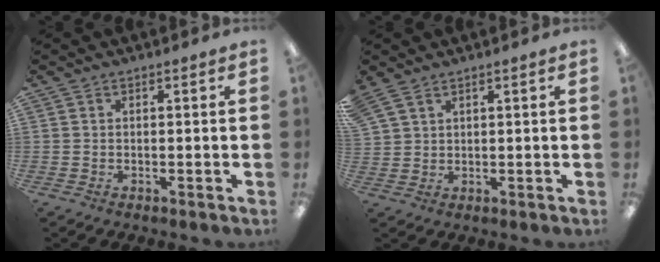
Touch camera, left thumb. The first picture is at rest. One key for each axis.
{"total": 3.7, "fx": 2.8, "fy": 1.9, "fz": 1.4, "tx": -0.034, "ty": -0.004, "tz": 0.057}